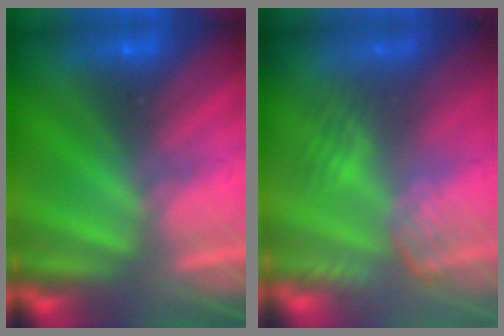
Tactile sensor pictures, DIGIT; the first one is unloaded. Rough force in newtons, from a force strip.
{"total": 2.6}